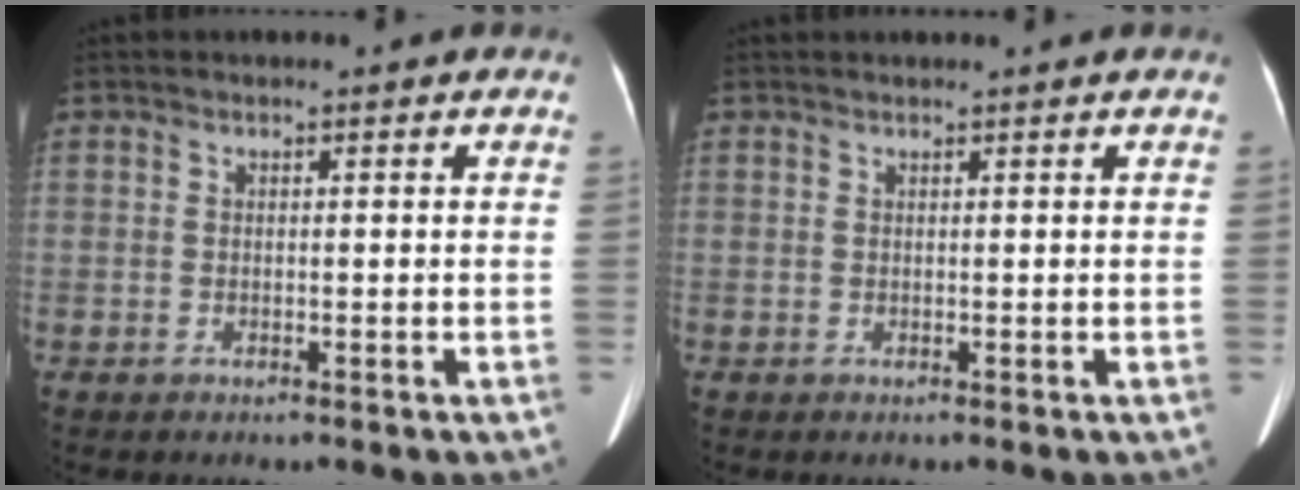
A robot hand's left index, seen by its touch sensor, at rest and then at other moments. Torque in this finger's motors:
{"motor_torque": [0.45, -0.52, -0.01, 0.04]}